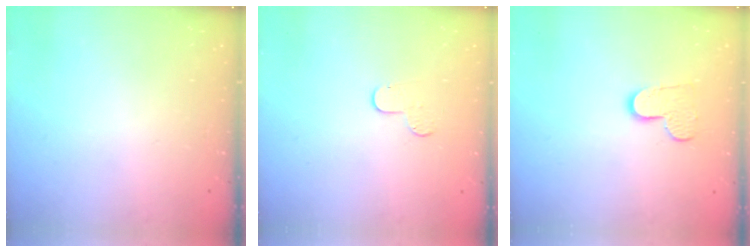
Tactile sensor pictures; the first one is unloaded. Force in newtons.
{"total": 4.5, "press": 4.5, "slide": 0.4}
{"total": 8.3, "press": 8.2, "slide": 0.5}